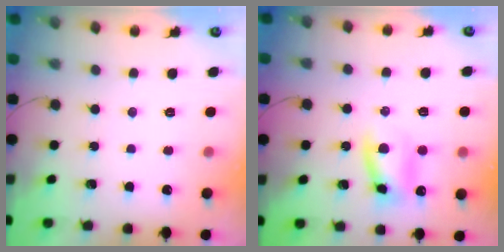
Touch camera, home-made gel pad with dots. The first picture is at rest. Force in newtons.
{"total": 9.4, "press": 9.4, "slide": 1.3}